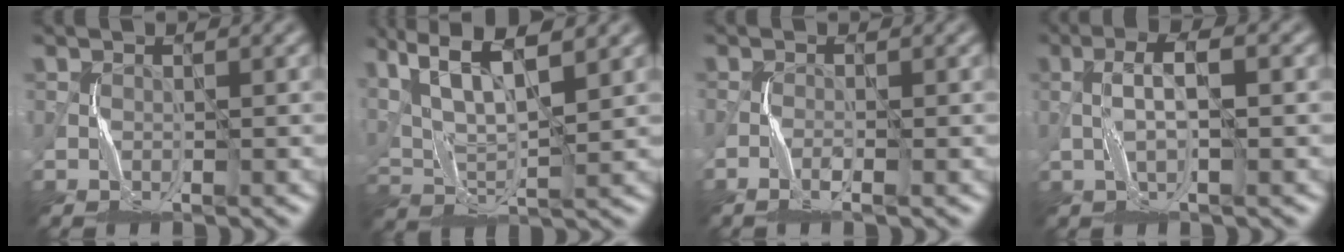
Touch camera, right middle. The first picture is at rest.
{"total": 7.5, "force": [4.4, 1.8, 5.8], "torque": [-0.112, 0.005, 0.084]}
{"total": 1.2, "force": [-0.7, 0.0, 1.0], "torque": [-0.023, -0.001, -0.017]}
{"total": 2.9, "force": [0.1, 0.3, 2.8], "torque": [-0.054, 0.008, 0.001]}